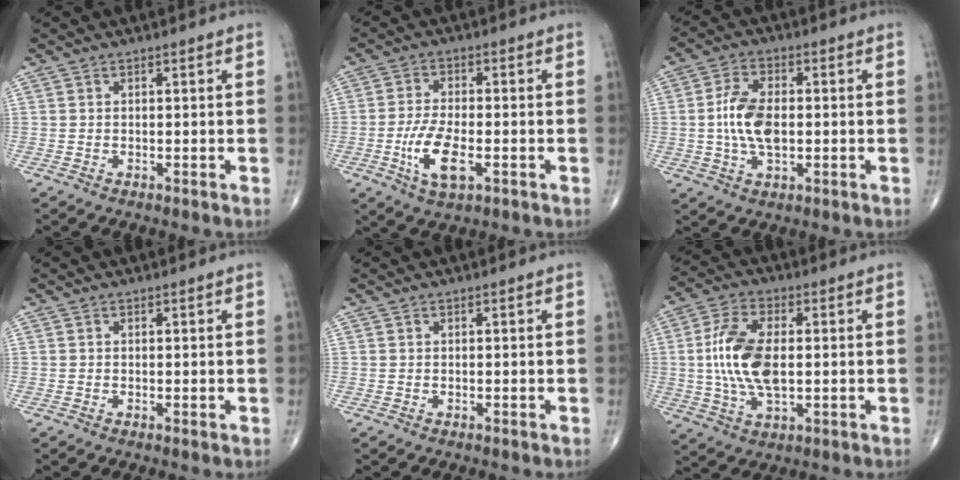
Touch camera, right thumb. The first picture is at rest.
{"total": 8.5, "force": [-2.6, 3.6, 7.3], "torque": [-0.144, 0.004, -0.046]}
{"total": 9.2, "force": [-0.3, 5.0, 7.8], "torque": [-0.151, 0.005, -0.007]}
{"total": 0.0}
{"total": 0.0}
{"total": 13.0, "force": [0.4, 6.6, 11.2], "torque": [-0.232, 0.004, 0.008]}